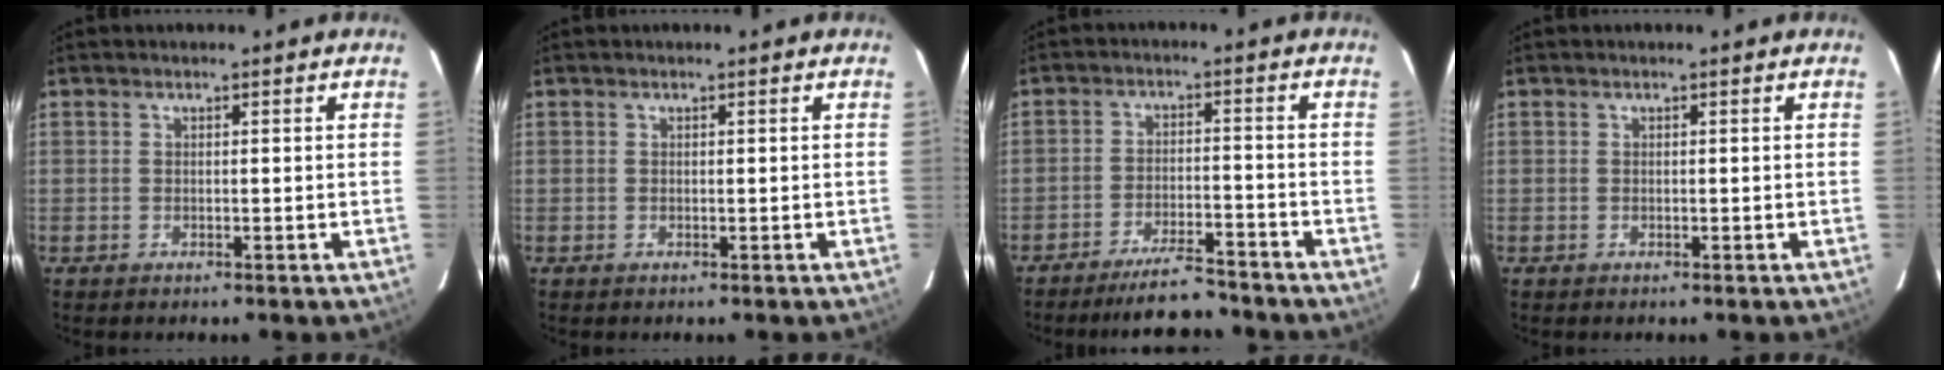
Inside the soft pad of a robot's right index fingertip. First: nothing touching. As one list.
[{"total": 0.0}, {"total": 7.7, "force": [-7.1, 0.7, 2.7], "torque": [-0.042, -0.009, -0.120]}, {"total": 0.0}]